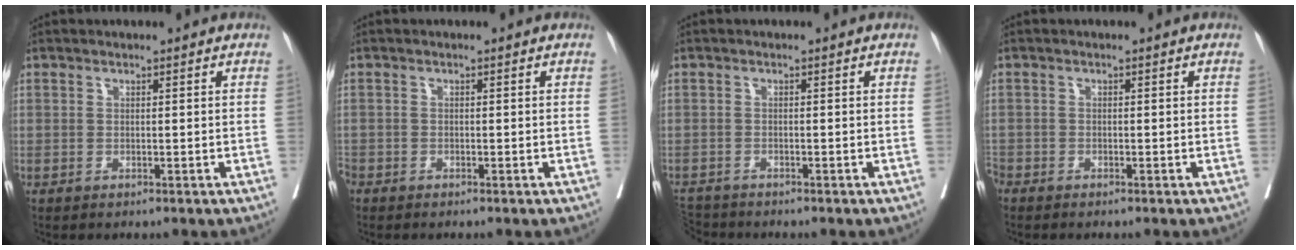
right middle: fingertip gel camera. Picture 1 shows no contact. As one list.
[{"total": 2.5, "force": [-1.8, 1.4, 0.9], "torque": [-0.030, -0.004, -0.036]}, {"total": 3.6, "force": [-3.6, 0.7, 0.0], "torque": [0.002, -0.013, -0.066]}, {"total": 2.0, "force": [-1.8, 0.6, 0.7], "torque": [-0.015, -0.003, -0.036]}]